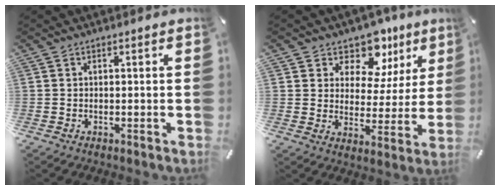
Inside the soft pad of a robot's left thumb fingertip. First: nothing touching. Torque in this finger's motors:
{"motor_torque": [0.32, 0.11, 0.12, -0.01, 0.01]}